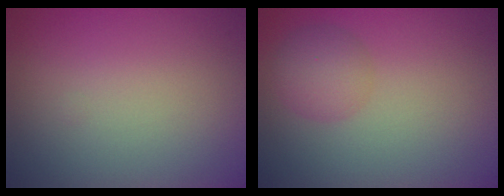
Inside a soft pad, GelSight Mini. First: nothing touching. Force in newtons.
{"total": 2.8, "press": 2.8, "slide": 0.1}